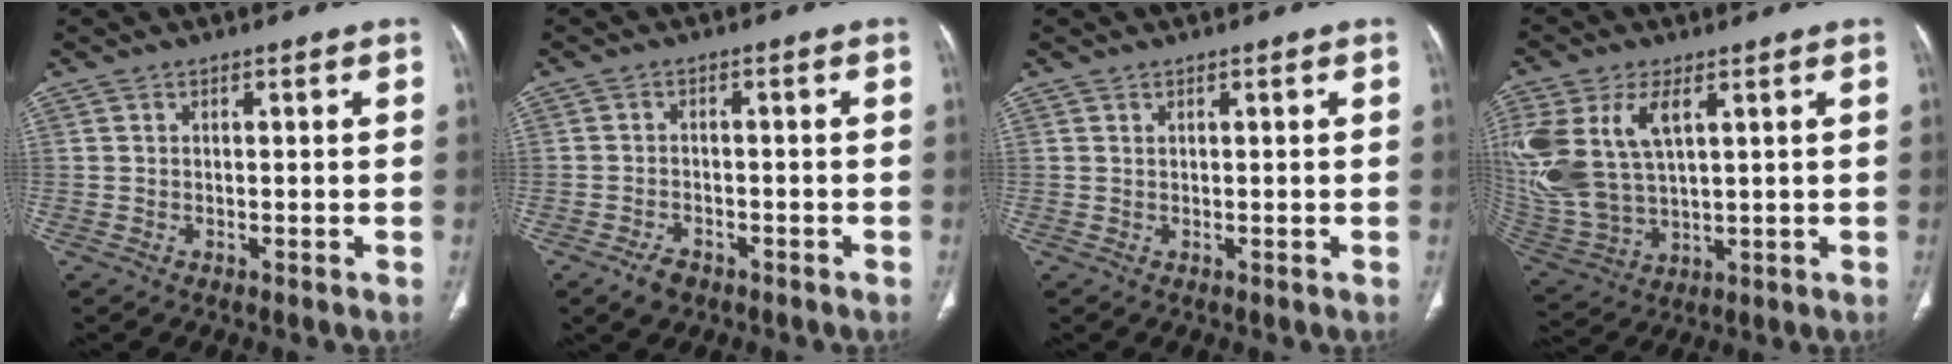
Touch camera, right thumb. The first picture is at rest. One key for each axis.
{"total": 3.6, "fx": -2.3, "fy": 2.2, "fz": 1.7, "tx": -0.028, "ty": 0.011, "tz": -0.034}
{"total": 0.0}
{"total": 17.5, "fx": 5.3, "fy": 9.8, "fz": 13.4, "tx": -0.312, "ty": -0.012, "tz": 0.116}